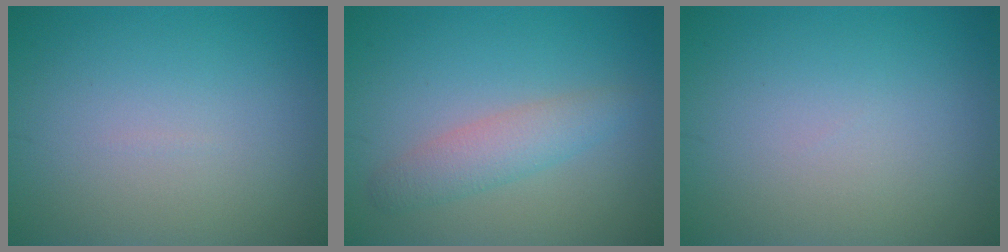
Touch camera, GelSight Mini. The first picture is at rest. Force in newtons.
{"total": 2.8, "press": 2.8, "slide": 0.0}
{"total": 0.0}